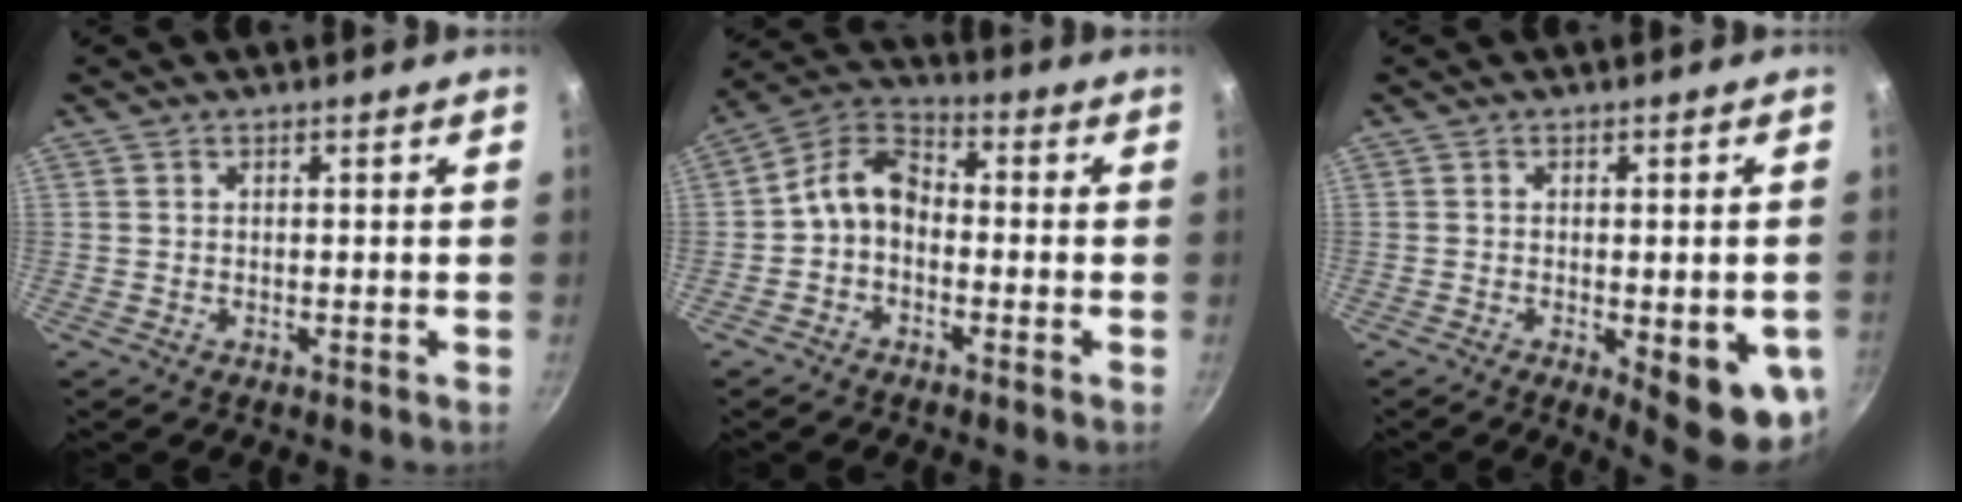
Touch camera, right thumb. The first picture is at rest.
{"total": 7.8, "force": [-1.6, 5.5, 5.3], "torque": [-0.085, 0.040, -0.048]}
{"total": 11.7, "force": [-3.1, 3.7, 10.7], "torque": [-0.106, -0.002, -0.031]}